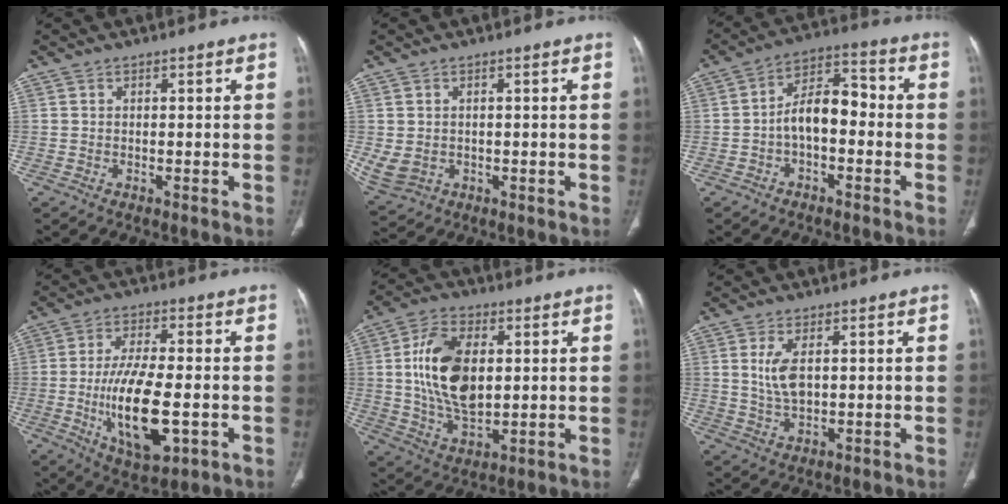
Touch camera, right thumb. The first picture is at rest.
{"total": 5.0, "force": [-0.2, 4.1, 2.9], "torque": [-0.067, -0.001, 0.015]}
{"total": 9.0, "force": [-1.6, 5.1, 7.3], "torque": [-0.108, 0.043, -0.038]}
{"total": 15.5, "force": [-3.3, 6.3, 13.8], "torque": [-0.245, -0.003, -0.047]}
{"total": 15.1, "force": [2.0, 8.6, 12.3], "torque": [-0.219, -0.006, 0.042]}
{"total": 5.4, "force": [1.1, 2.6, 4.6], "torque": [-0.098, -0.007, 0.028]}